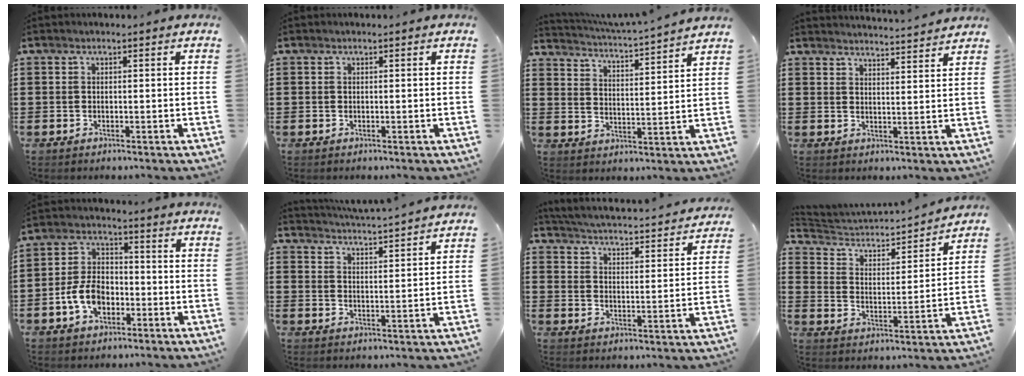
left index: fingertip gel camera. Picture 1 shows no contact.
{"total": 0.0}
{"total": 3.6, "force": [3.4, -0.8, 0.8], "torque": [-0.037, -0.034, 0.051]}
{"total": 3.4, "force": [3.3, -0.7, 0.1], "torque": [-0.005, -0.024, 0.056]}
{"total": 7.1, "force": [-2.6, 4.6, 4.7], "torque": [-0.111, 0.008, -0.054]}
{"total": 4.2, "force": [4.0, -0.8, 0.4], "torque": [-0.028, -0.032, 0.066]}
{"total": 3.4, "force": [3.3, -0.6, 0.5], "torque": [-0.033, -0.037, 0.047]}
{"total": 3.1, "force": [3.0, 0.6, 0.5], "torque": [-0.035, -0.035, 0.041]}